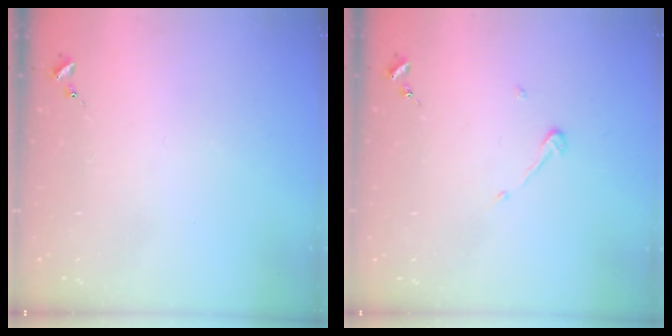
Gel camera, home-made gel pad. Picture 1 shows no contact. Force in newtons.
{"total": 3.8, "press": 3.8, "slide": 0.3}